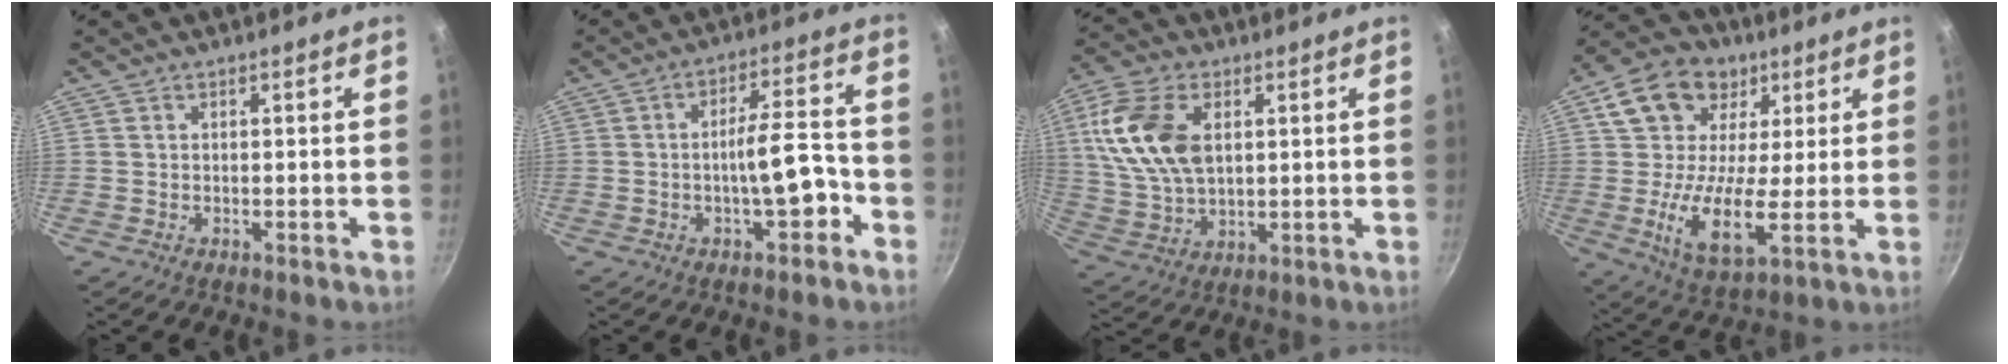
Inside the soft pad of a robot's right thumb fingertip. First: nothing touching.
{"total": 8.8, "force": [-3.3, 3.0, 7.7], "torque": [-0.095, 0.040, -0.047]}
{"total": 14.8, "force": [3.6, 9.1, 11.1], "torque": [-0.207, -0.005, 0.074]}
{"total": 17.7, "force": [3.8, 12.2, 12.4], "torque": [-0.194, 0.000, 0.053]}